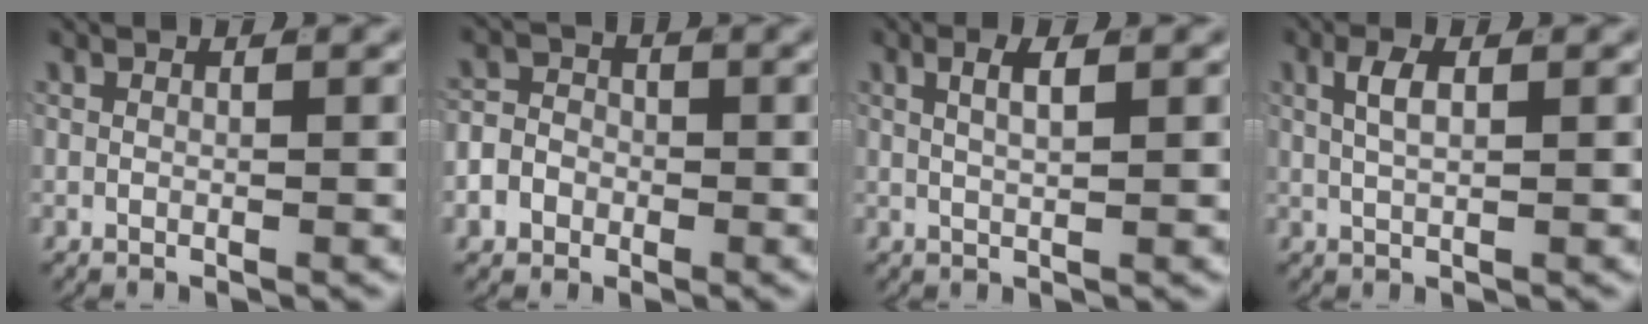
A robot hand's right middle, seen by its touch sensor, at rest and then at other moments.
{"total": 4.6, "force": [-1.4, 4.1, 1.6], "torque": [-0.025, -0.002, -0.032]}
{"total": 2.2, "force": [1.0, 0.3, 1.9], "torque": [-0.028, 0.000, 0.019]}
{"total": 2.1, "force": [0.8, 0.4, 1.9], "torque": [-0.032, 0.001, 0.016]}